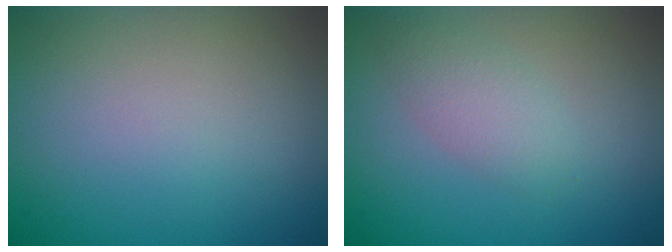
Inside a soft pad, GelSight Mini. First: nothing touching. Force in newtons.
{"total": 2.2, "press": 2.2, "slide": 0.2}